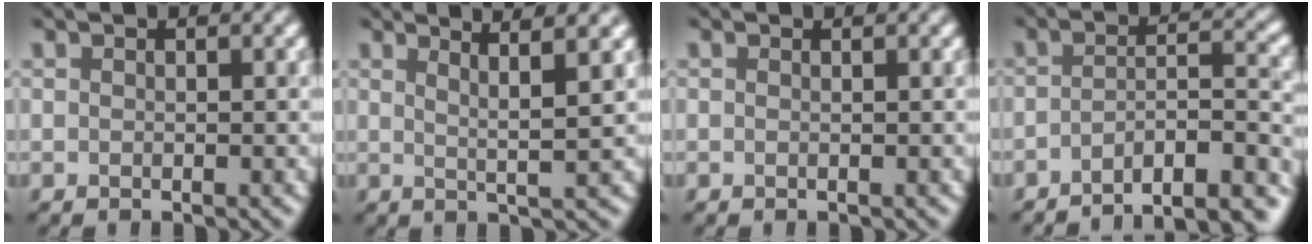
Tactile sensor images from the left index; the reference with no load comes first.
{"total": 4.1, "force": [2.5, 0.2, 3.3], "torque": [-0.063, 0.013, 0.043]}
{"total": 0.8, "force": [0.3, 0.5, 0.6], "torque": [0.003, 0.000, -0.014]}
{"total": 9.1, "force": [-7.2, 2.1, 5.2], "torque": [-0.061, 0.010, -0.084]}